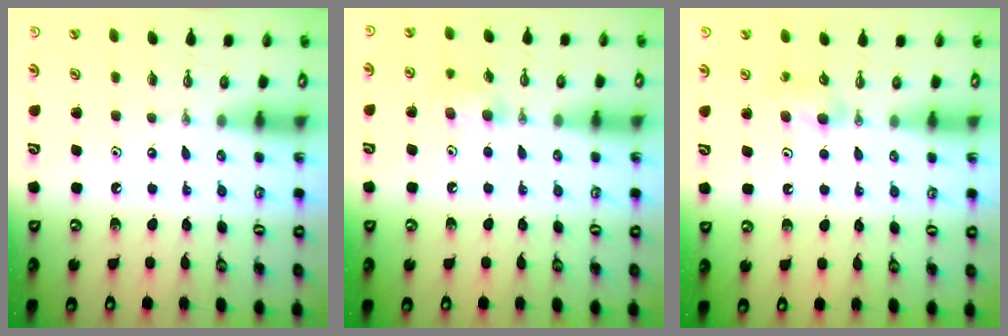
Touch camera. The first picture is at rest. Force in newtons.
{"total": 7.5, "press": 7.4, "slide": 1.2}
{"total": 4.1, "press": 4.0, "slide": 1.1}